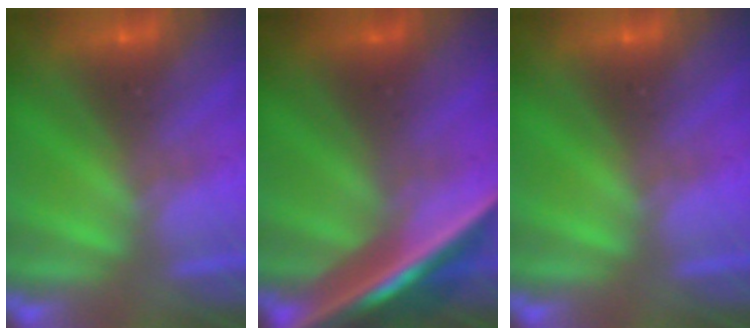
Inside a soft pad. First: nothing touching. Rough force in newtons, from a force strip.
{"total": 5.5}
{"total": 0.0}